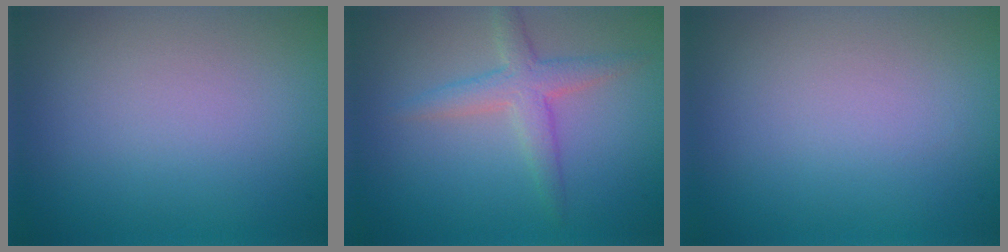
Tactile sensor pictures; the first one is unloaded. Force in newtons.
{"total": 2.9, "press": 2.9, "slide": 0.1}
{"total": 0.0}